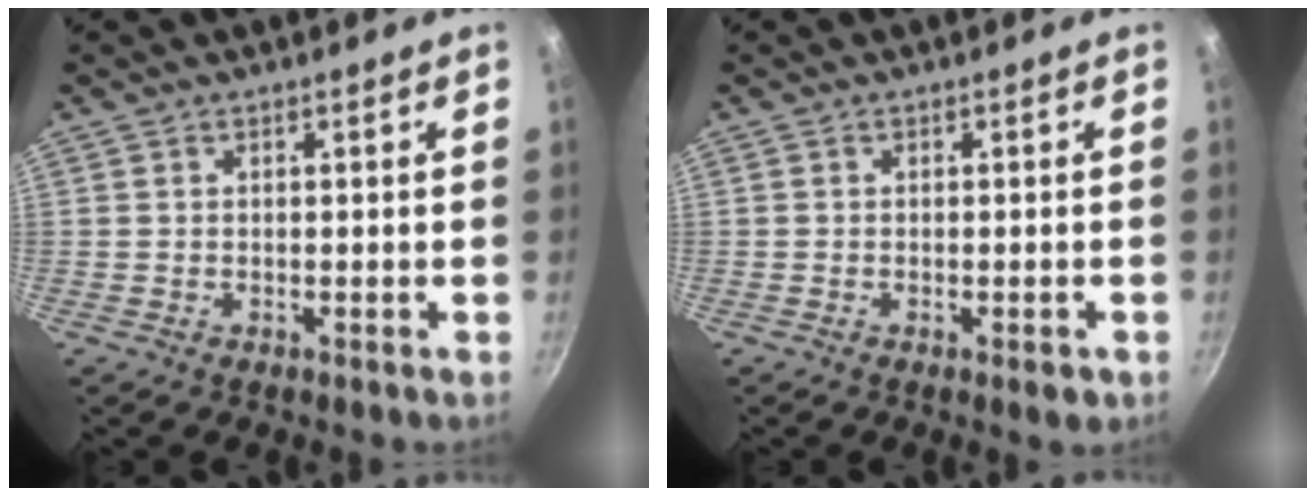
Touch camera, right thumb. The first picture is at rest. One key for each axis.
{"total": 2.3, "fx": -1.0, "fy": 0.8, "fz": 1.9, "tx": -0.028, "ty": 0.002, "tz": -0.013}